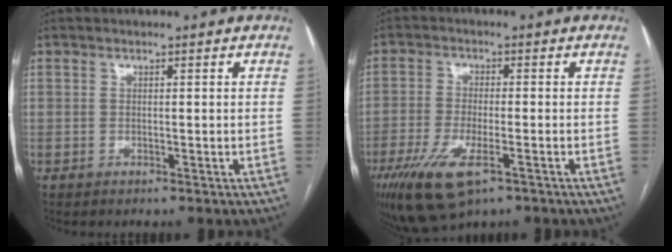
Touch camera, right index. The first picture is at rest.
{"total": 10.4, "force": [-5.7, 3.2, 8.1], "torque": [-0.155, -0.022, -0.095]}